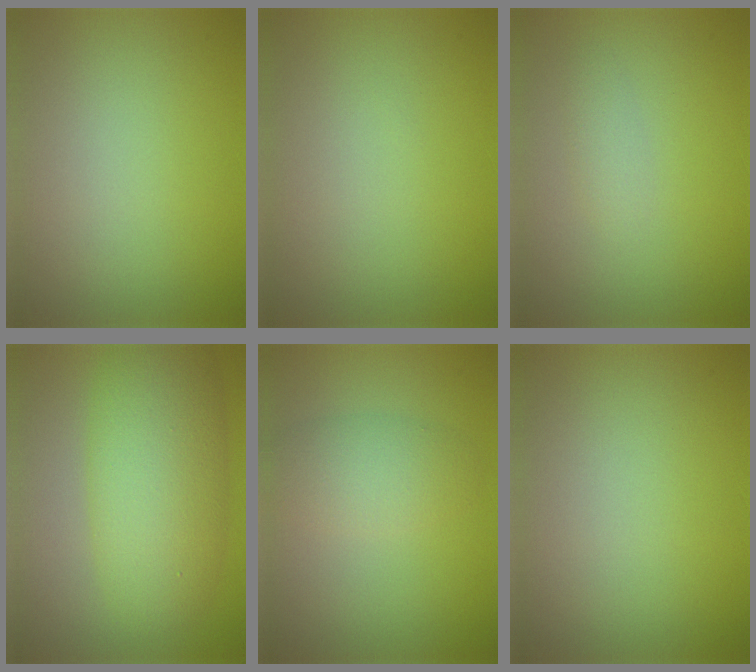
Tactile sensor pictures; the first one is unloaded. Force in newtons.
{"total": 0.0}
{"total": 1.0, "press": 1.0, "slide": 0.0}
{"total": 7.9, "press": 7.9, "slide": 0.4}
{"total": 2.9, "press": 2.9, "slide": 0.2}
{"total": 0.0}